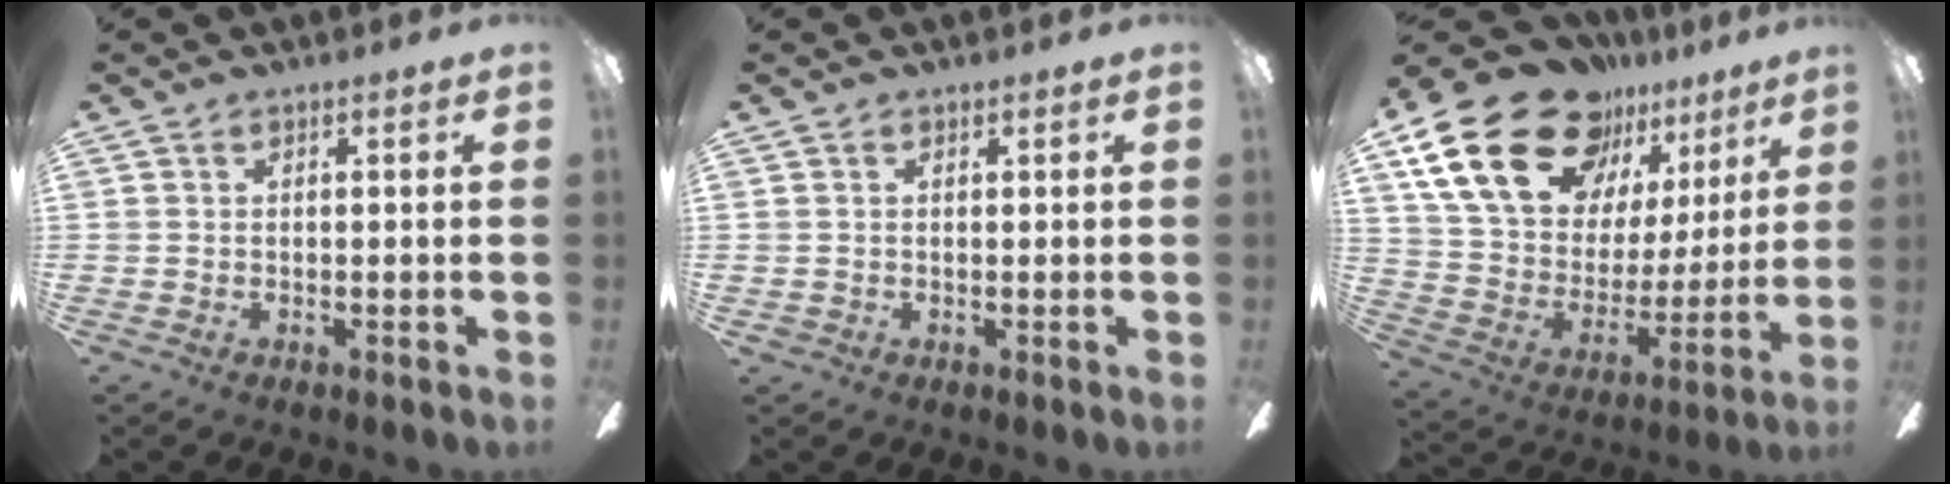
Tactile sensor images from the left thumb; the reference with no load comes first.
{"total": 1.2, "force": [0.5, 1.0, 0.0], "torque": [-0.002, 0.003, 0.008]}
{"total": 25.3, "force": [16.8, 14.0, 12.7], "torque": [-0.247, -0.099, 0.317]}